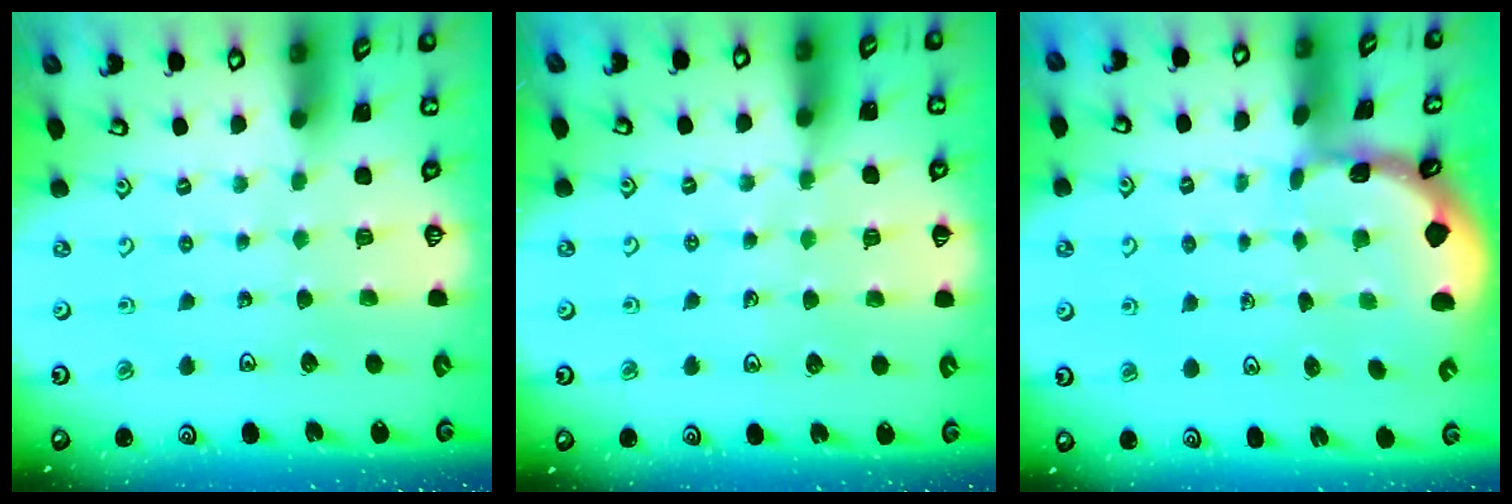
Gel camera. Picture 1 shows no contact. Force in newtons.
{"total": 4.9, "press": 4.7, "slide": 1.6}
{"total": 1.0, "press": 1.0, "slide": 0.1}